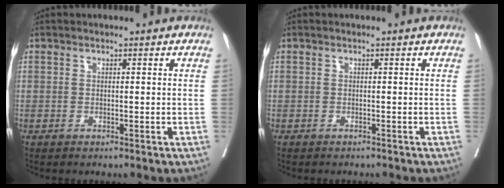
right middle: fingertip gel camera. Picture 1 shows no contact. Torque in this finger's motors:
{"motor_torque": [0.99, -1.14, 0.06, 0.05]}